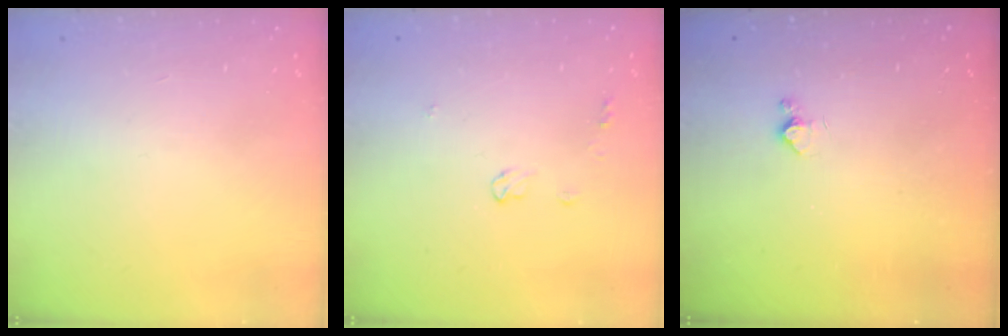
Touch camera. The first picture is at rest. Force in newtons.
{"total": 5.3, "press": 5.3, "slide": 0.2}
{"total": 3.6, "press": 3.5, "slide": 0.6}